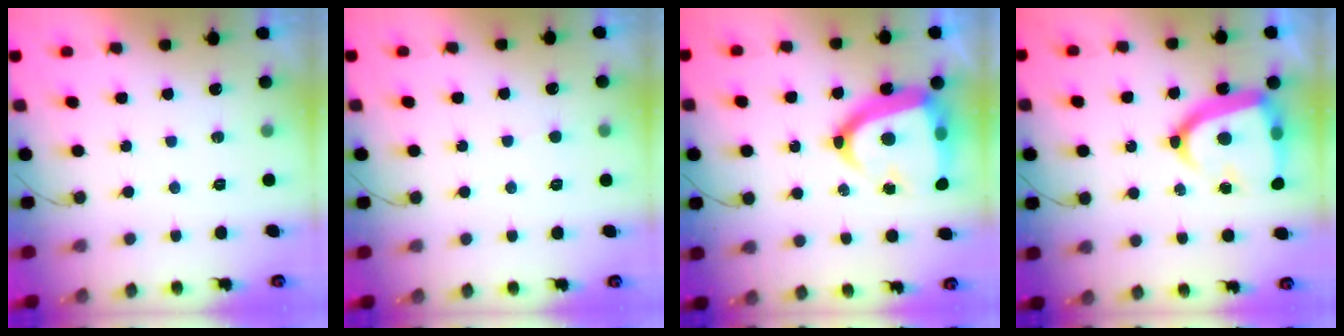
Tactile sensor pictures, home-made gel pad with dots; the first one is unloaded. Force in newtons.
{"total": 3.7, "press": 3.7, "slide": 0.4}
{"total": 21.5, "press": 21.5, "slide": 1.7}
{"total": 18.8, "press": 18.7, "slide": 1.9}